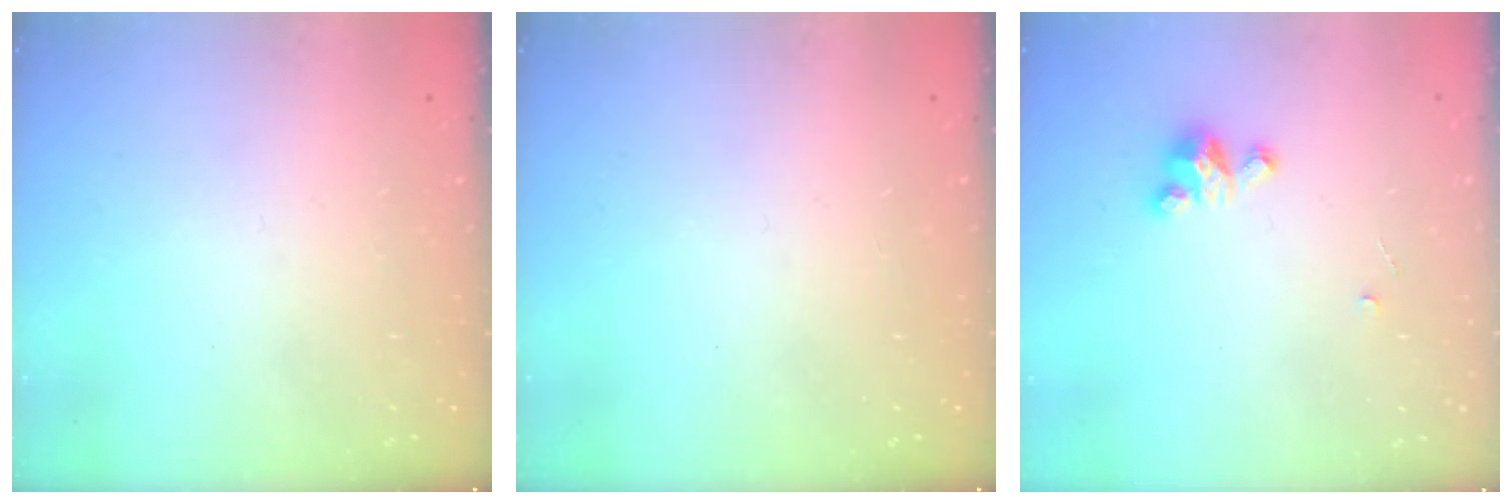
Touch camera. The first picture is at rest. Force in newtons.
{"total": 0.0}
{"total": 3.2, "press": 3.2, "slide": 0.1}